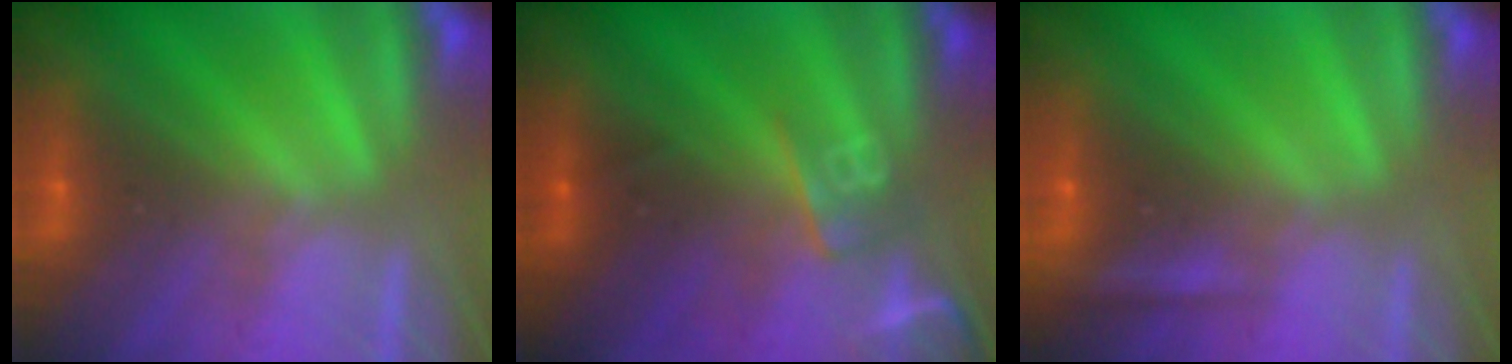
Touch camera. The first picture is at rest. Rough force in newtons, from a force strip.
{"total": 2.6}
{"total": 2.3}